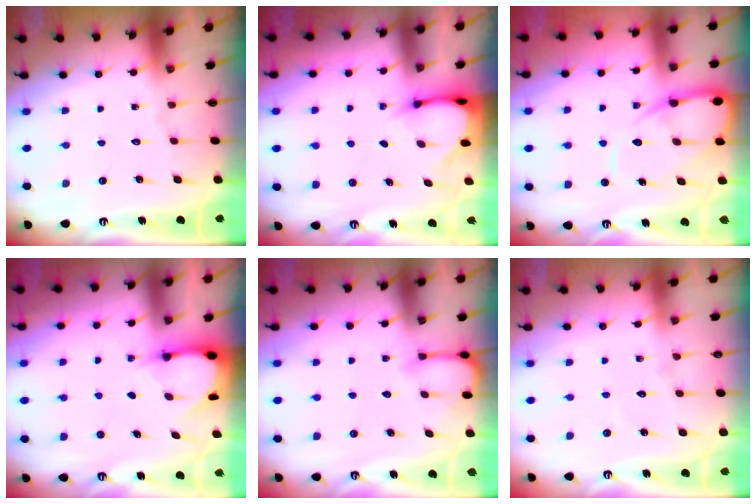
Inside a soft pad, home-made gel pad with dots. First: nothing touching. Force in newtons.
{"total": 3.4, "press": 3.4, "slide": 0.3}
{"total": 10.7, "press": 10.7, "slide": 1.0}
{"total": 3.1, "press": 3.1, "slide": 0.4}
{"total": 4.7, "press": 4.7, "slide": 0.4}
{"total": 3.0, "press": 3.0, "slide": 0.3}